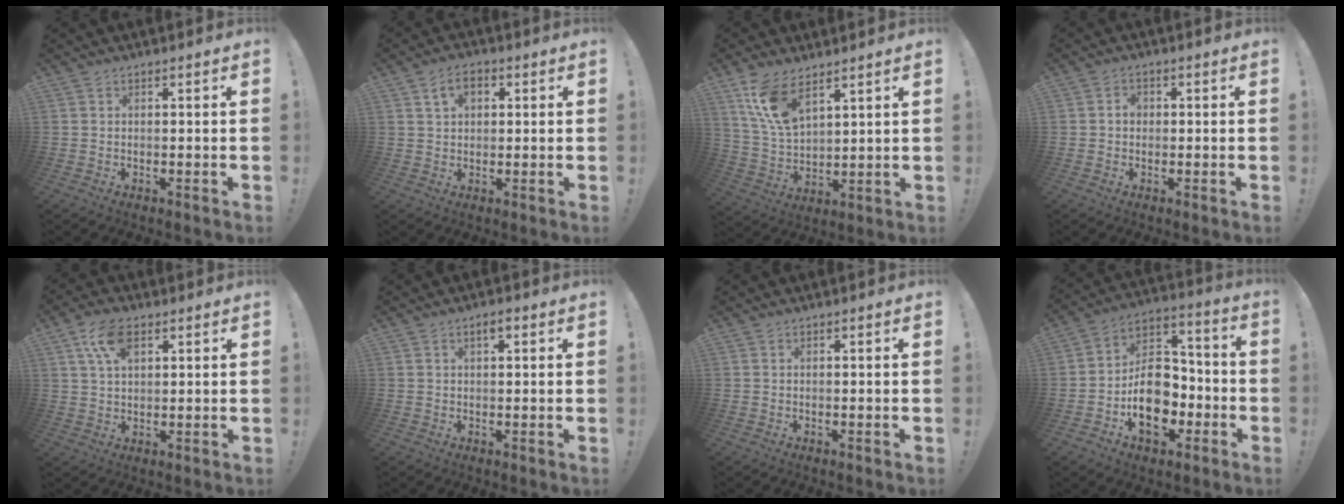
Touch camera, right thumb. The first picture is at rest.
{"total": 5.8, "force": [2.1, 3.7, 3.9], "torque": [-0.064, 0.004, 0.039]}
{"total": 12.1, "force": [7.9, 5.5, 7.3], "torque": [-0.147, -0.036, 0.149]}
{"total": 2.5, "force": [-0.3, 2.0, 1.4], "torque": [-0.019, 0.005, -0.008]}
{"total": 8.7, "force": [4.3, 4.6, 6.1], "torque": [-0.108, -0.003, 0.080]}
{"total": 2.1, "force": [1.0, 0.8, 1.6], "torque": [-0.024, -0.002, 0.015]}
{"total": 0.0}
{"total": 16.1, "force": [-5.5, 11.6, 9.8], "torque": [-0.141, 0.036, -0.085]}